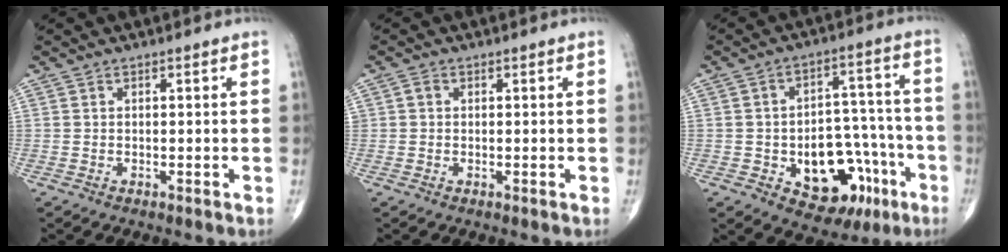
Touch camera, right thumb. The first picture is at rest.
{"total": 1.0, "force": [0.1, 0.9, 0.5], "torque": [-0.006, 0.003, 0.000]}
{"total": 16.4, "force": [-6.5, 10.2, 11.1], "torque": [-0.100, 0.054, -0.080]}